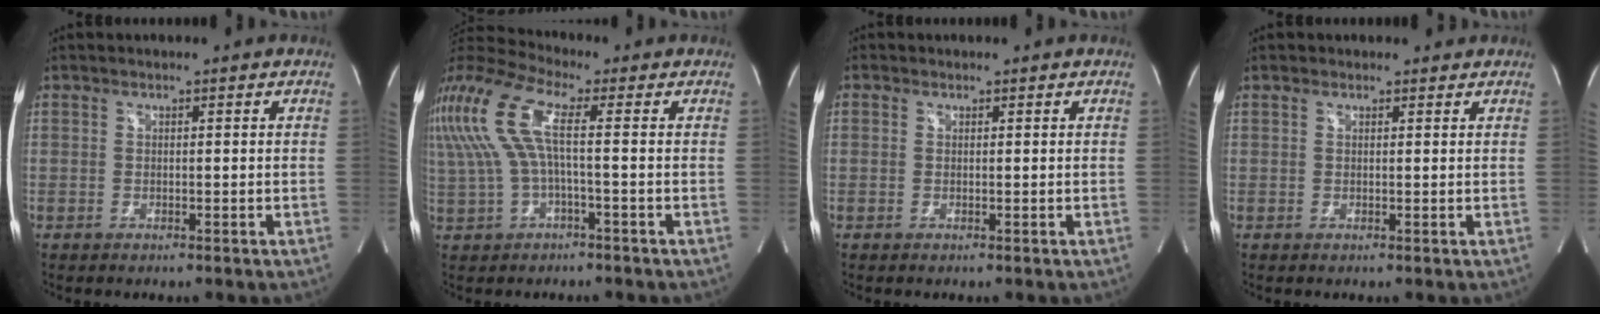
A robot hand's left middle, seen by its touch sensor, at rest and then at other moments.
{"total": 11.1, "force": [1.4, 2.2, 10.8], "torque": [-0.248, 0.041, 0.023]}
{"total": 1.0, "force": [-0.5, -0.7, -0.5], "torque": [0.011, -0.011, -0.011]}
{"total": 1.3, "force": [1.0, 0.8, -0.2], "torque": [0.007, 0.009, 0.010]}